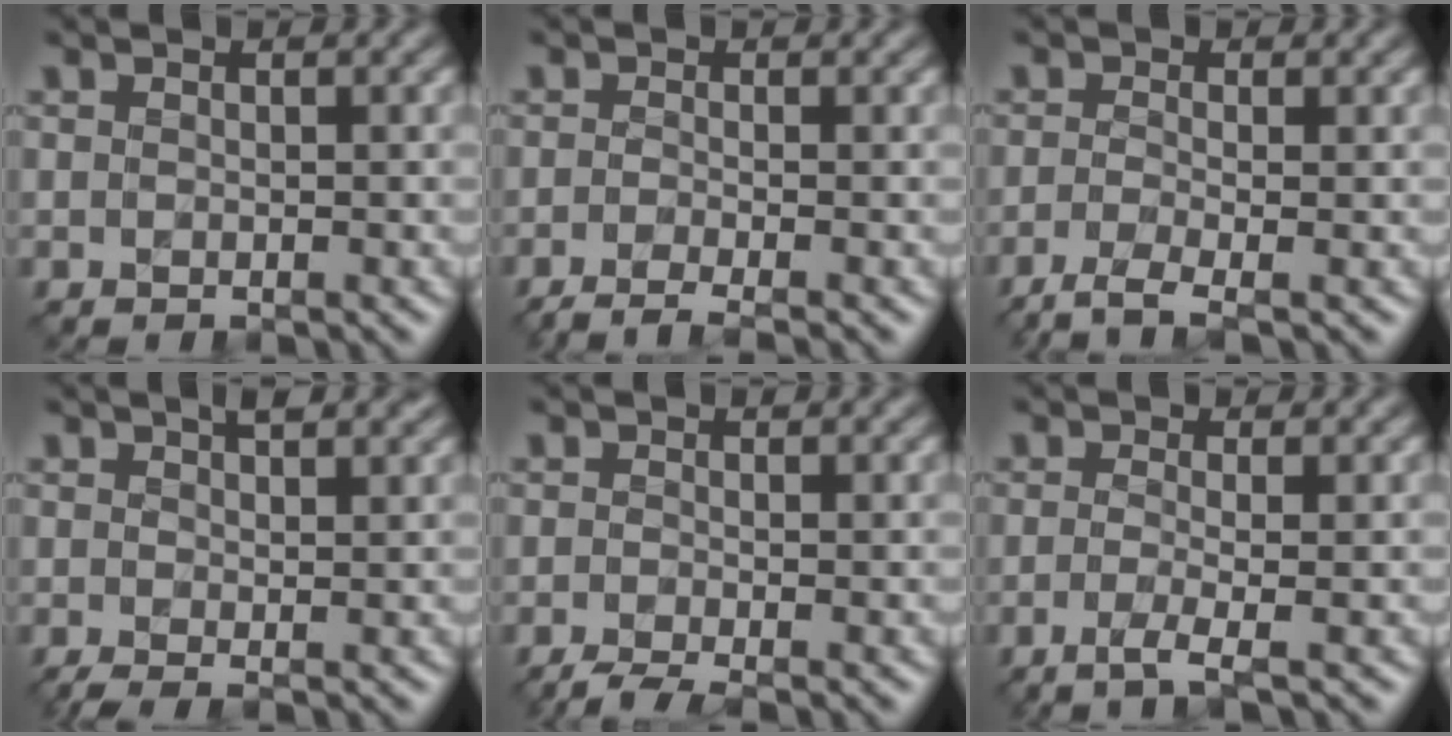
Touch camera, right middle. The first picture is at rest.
{"total": 2.4, "force": [-1.5, 0.6, 1.8], "torque": [-0.024, 0.000, -0.039]}
{"total": 2.6, "force": [-1.4, 0.7, 2.0], "torque": [-0.042, -0.002, -0.042]}
{"total": 3.5, "force": [1.0, 1.1, 3.2], "torque": [-0.038, 0.010, 0.008]}
{"total": 2.1, "force": [-1.2, 0.5, 1.6], "torque": [-0.027, 0.002, -0.033]}
{"total": 2.2, "force": [-0.6, 0.5, 2.0], "torque": [-0.037, -0.001, -0.023]}